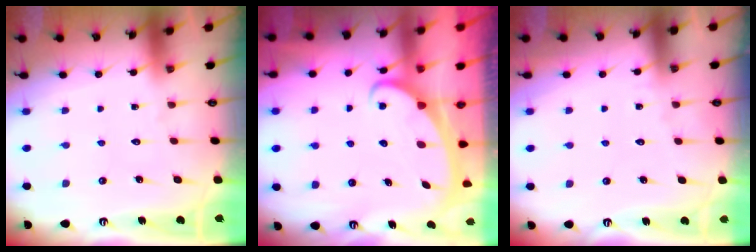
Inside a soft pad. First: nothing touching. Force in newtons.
{"total": 2.3, "press": 2.2, "slide": 0.3}
{"total": 1.8, "press": 1.7, "slide": 0.3}